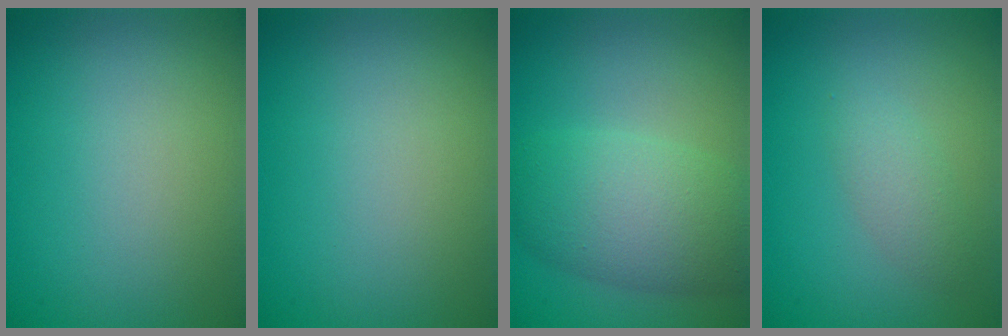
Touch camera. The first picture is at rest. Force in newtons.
{"total": 0.0}
{"total": 6.8, "press": 6.8, "slide": 0.2}
{"total": 1.9, "press": 1.9, "slide": 0.1}